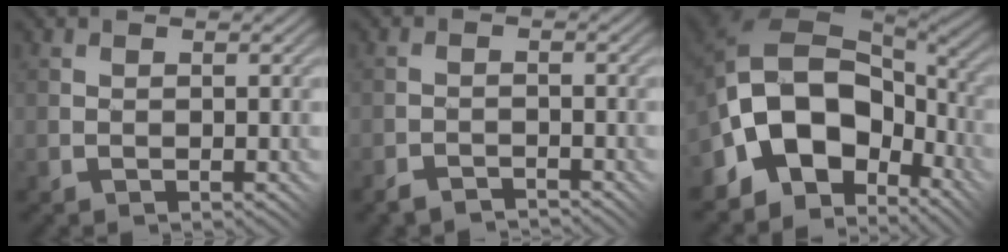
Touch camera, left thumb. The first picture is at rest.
{"total": 2.0, "force": [-2.0, 0.1, 0.1], "torque": [0.001, 0.008, -0.046]}
{"total": 13.6, "force": [-4.3, 9.6, 8.5], "torque": [-0.161, -0.010, -0.086]}